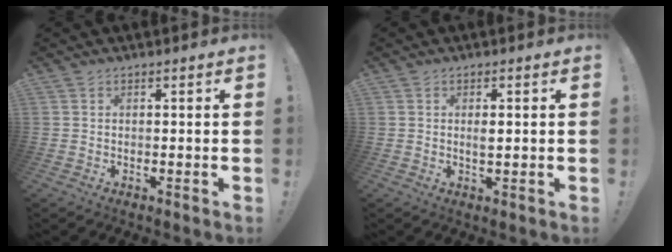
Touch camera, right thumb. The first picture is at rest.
{"total": 2.0, "force": [0.1, 0.8, 1.8], "torque": [-0.026, -0.003, -0.001]}